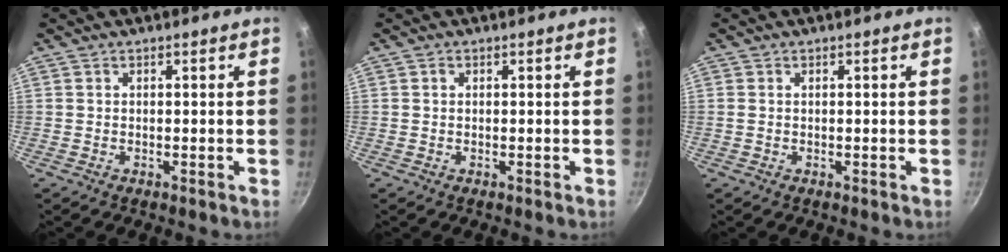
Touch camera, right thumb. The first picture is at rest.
{"total": 0.6, "force": [0.1, 0.5, 0.3], "torque": [-0.007, 0.002, 0.001]}
{"total": 0.6, "force": [0.1, 0.3, 0.5], "torque": [-0.010, 0.002, 0.001]}